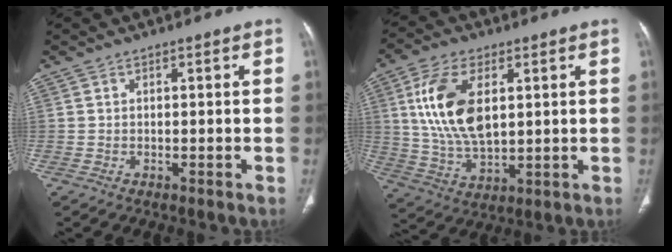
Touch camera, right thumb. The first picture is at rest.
{"total": 14.6, "force": [3.6, 7.9, 11.8], "torque": [-0.226, -0.013, 0.076]}